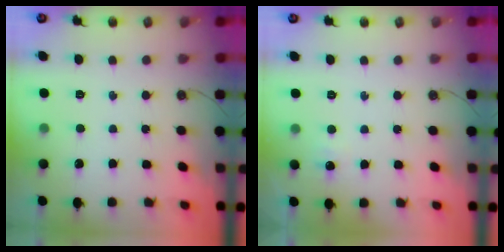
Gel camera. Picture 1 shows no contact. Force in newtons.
{"total": 4.5, "press": 4.4, "slide": 1.1}